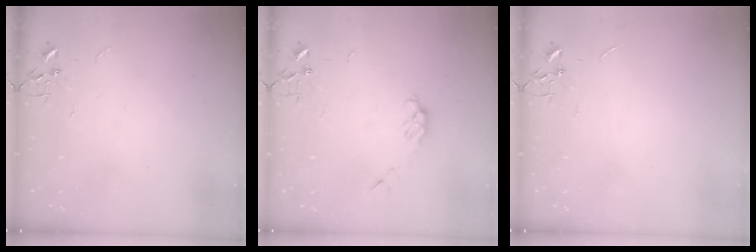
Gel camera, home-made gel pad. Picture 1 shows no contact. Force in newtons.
{"total": 4.5, "press": 4.5, "slide": 0.7}
{"total": 0.0}